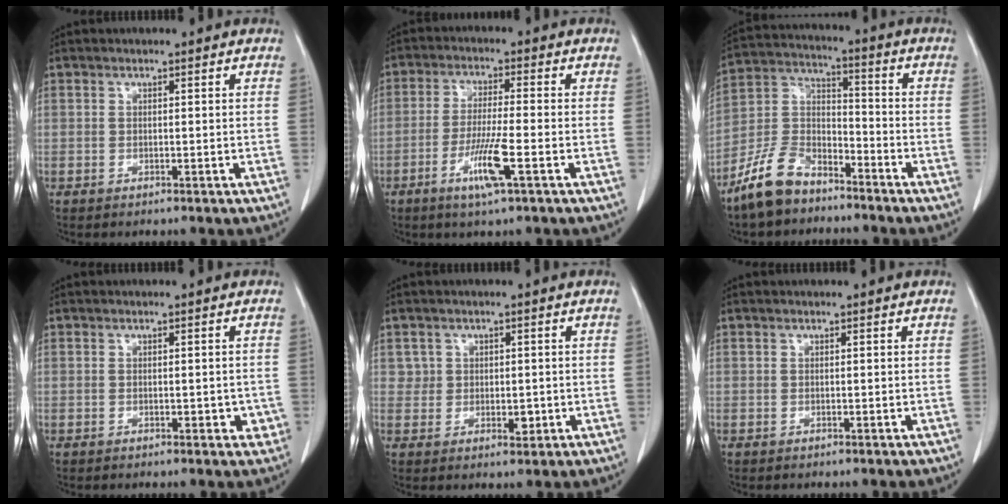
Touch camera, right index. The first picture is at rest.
{"total": 7.2, "force": [-3.1, -0.1, 6.5], "torque": [-0.129, -0.014, -0.058]}
{"total": 10.6, "force": [-8.2, 5.0, 4.5], "torque": [-0.106, 0.010, -0.164]}
{"total": 2.4, "force": [-0.6, 1.3, 1.9], "torque": [-0.015, 0.003, -0.002]}
{"total": 2.9, "force": [0.3, 2.6, 1.2], "torque": [-0.009, 0.002, 0.008]}
{"total": 0.0}